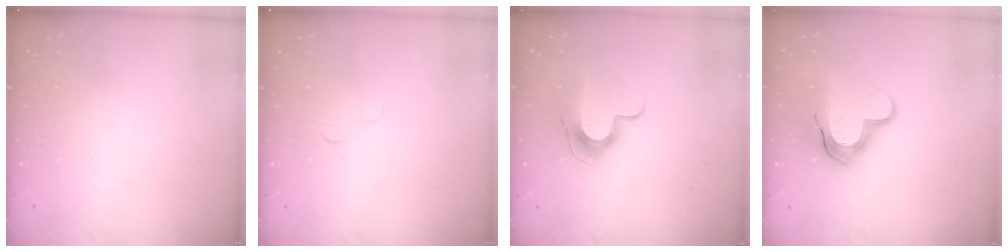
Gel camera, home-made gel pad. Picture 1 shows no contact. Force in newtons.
{"total": 2.5, "press": 2.5, "slide": 0.2}
{"total": 10.4, "press": 10.4, "slide": 0.3}
{"total": 15.4, "press": 15.3, "slide": 1.1}